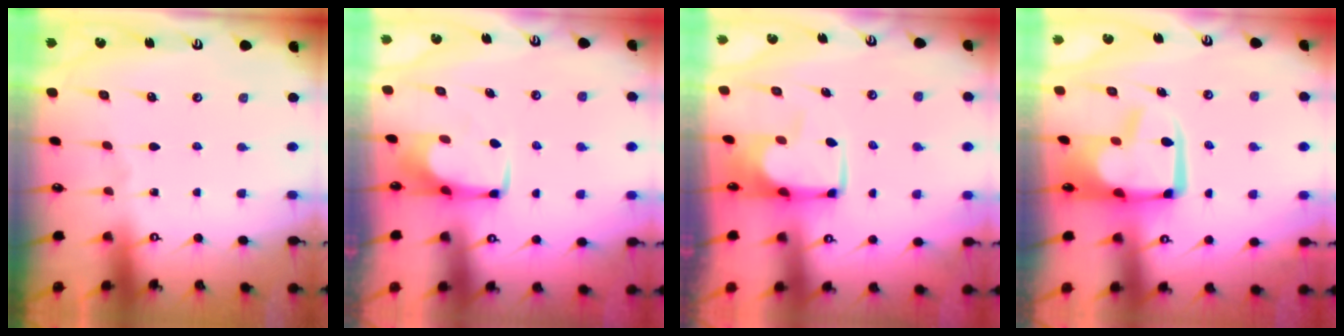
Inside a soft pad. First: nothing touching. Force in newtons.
{"total": 1.8, "press": 1.7, "slide": 0.6}
{"total": 2.2, "press": 2.2, "slide": 0.5}
{"total": 10.6, "press": 10.5, "slide": 1.2}